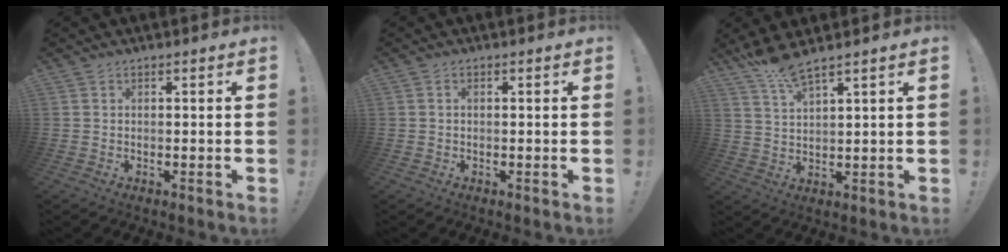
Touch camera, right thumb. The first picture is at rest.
{"total": 0.8, "force": [0.0, 0.4, 0.6], "torque": [-0.019, 0.005, 0.001]}
{"total": 6.8, "force": [5.6, 0.4, 3.9], "torque": [-0.085, -0.026, 0.100]}